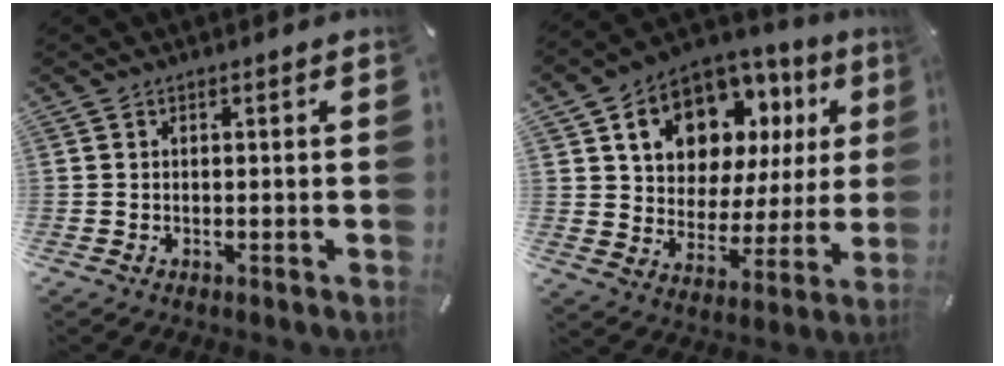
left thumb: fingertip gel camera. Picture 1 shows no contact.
{"total": 13.9, "force": [7.9, 9.9, 5.7], "torque": [-0.101, -0.049, 0.143]}